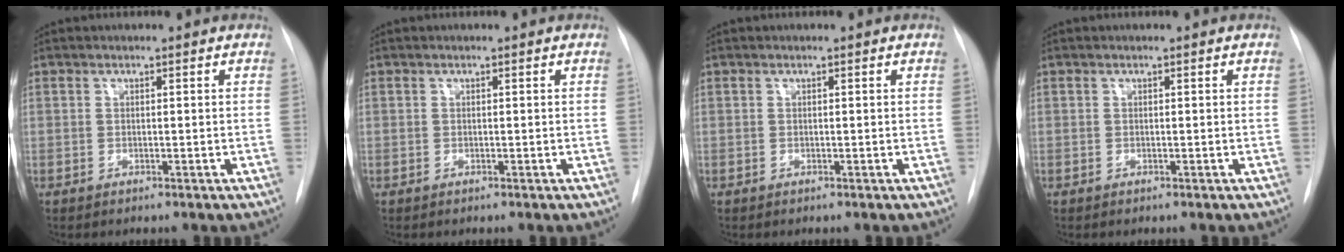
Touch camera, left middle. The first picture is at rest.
{"total": 0.0}
{"total": 0.0}
{"total": 0.0}